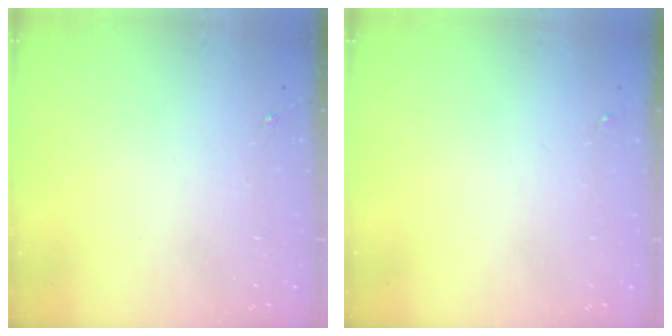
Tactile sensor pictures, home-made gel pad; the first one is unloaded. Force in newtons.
{"total": 0.0}